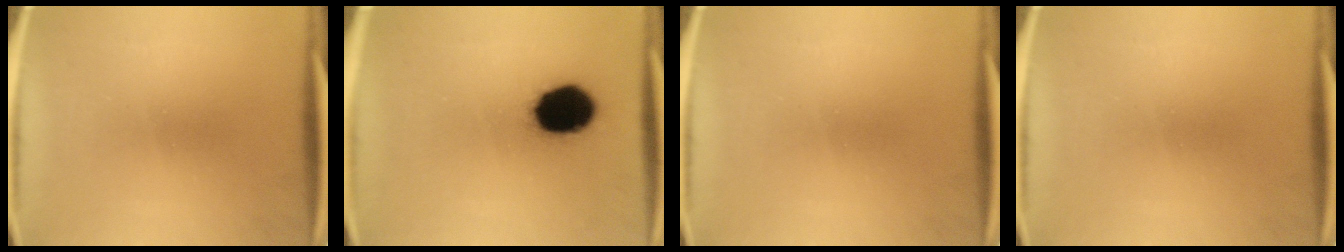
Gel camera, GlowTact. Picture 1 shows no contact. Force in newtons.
{"total": 15.9}
{"total": 0.0}
{"total": 0.0}